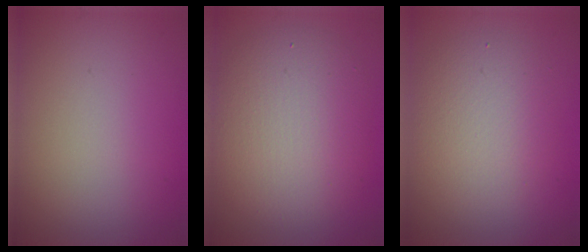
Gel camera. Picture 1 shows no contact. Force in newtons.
{"total": 6.7, "press": 6.7, "slide": 0.3}
{"total": 2.6, "press": 2.6, "slide": 0.3}